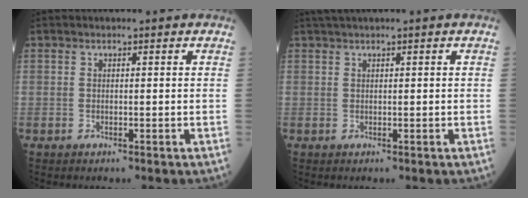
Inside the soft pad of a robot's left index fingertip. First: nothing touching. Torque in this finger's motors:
{"motor_torque": [0.07, -0.14, 0.00, 0.05]}